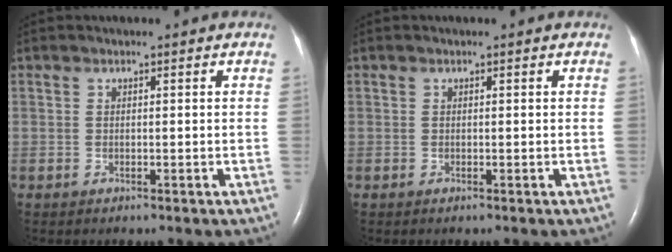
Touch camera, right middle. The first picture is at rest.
{"total": 0.0}